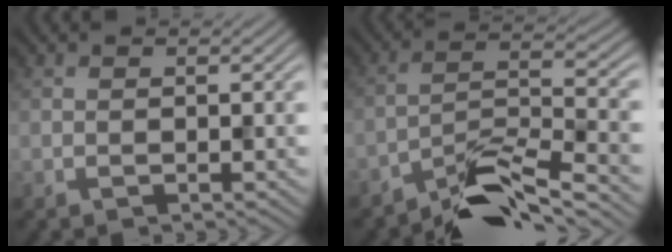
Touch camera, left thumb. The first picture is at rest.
{"total": 7.9, "force": [-6.3, 1.6, 4.5], "torque": [-0.081, 0.004, -0.122]}